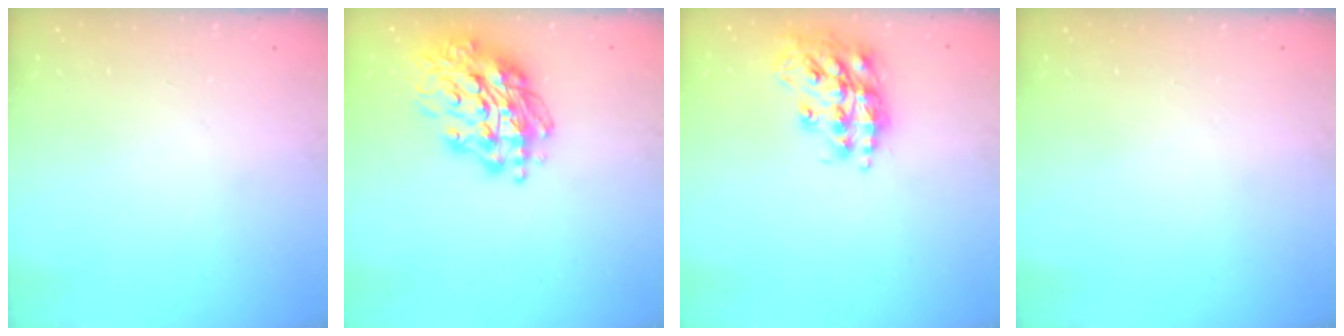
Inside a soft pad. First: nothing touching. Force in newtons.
{"total": 18.9, "press": 18.8, "slide": 2.2}
{"total": 18.7, "press": 18.6, "slide": 1.6}
{"total": 0.0}